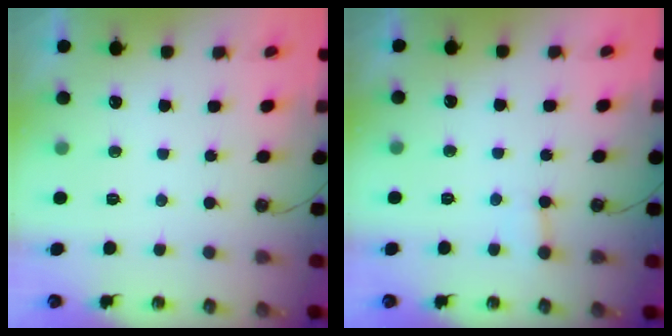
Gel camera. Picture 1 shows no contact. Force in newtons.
{"total": 3.6, "press": 3.5, "slide": 0.8}